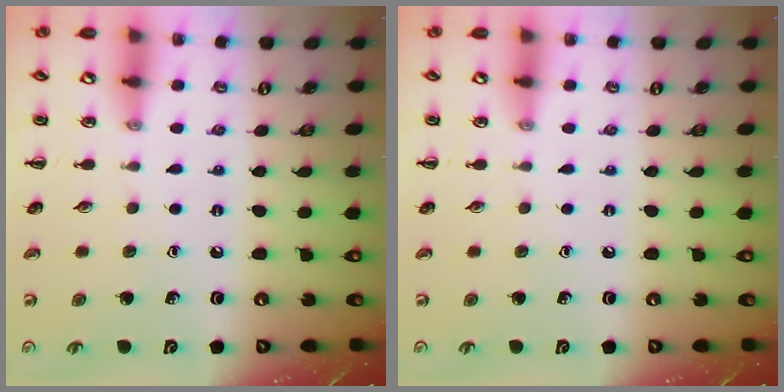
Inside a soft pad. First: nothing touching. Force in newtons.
{"total": 0.0}